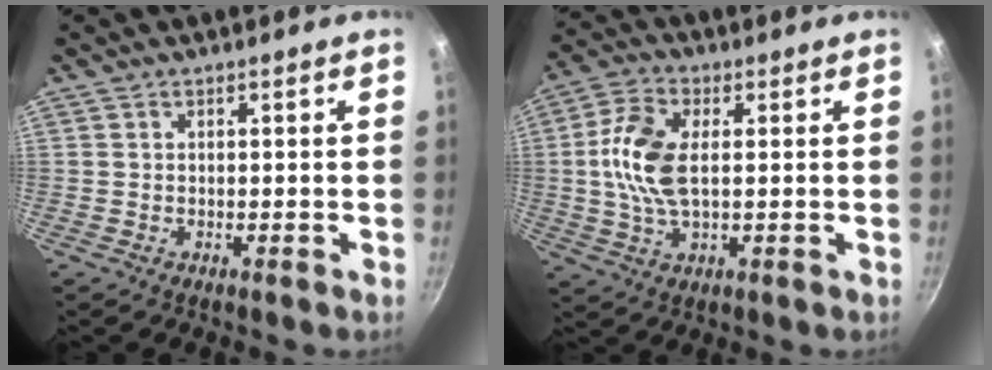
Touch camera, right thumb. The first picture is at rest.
{"total": 10.6, "force": [0.9, 5.5, 9.0], "torque": [-0.186, 0.011, 0.011]}